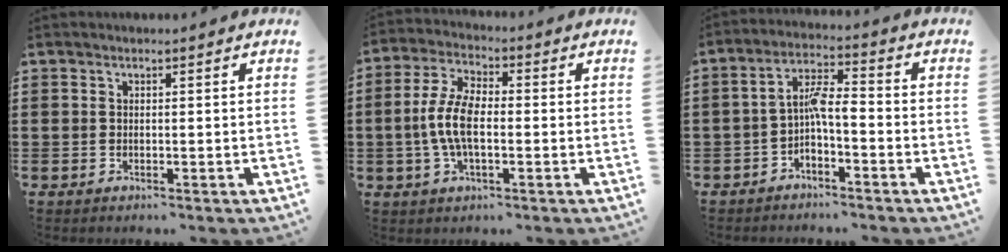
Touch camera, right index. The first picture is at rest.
{"total": 7.4, "force": [-1.0, 3.4, 6.5], "torque": [-0.156, -0.003, -0.028]}
{"total": 5.0, "force": [-1.4, 1.8, 4.5], "torque": [-0.094, 0.013, -0.031]}